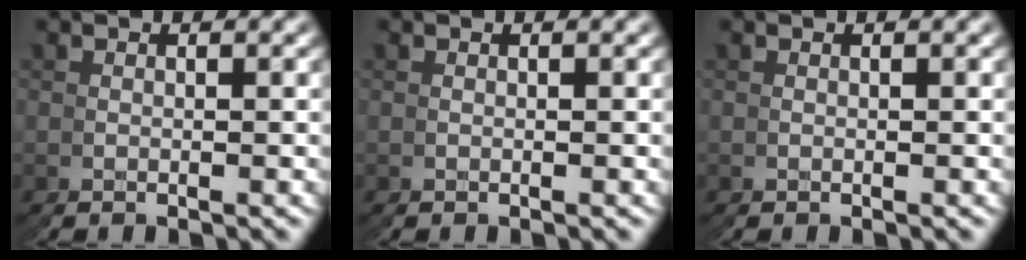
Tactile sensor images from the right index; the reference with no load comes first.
{"total": 0.0}
{"total": 0.0}